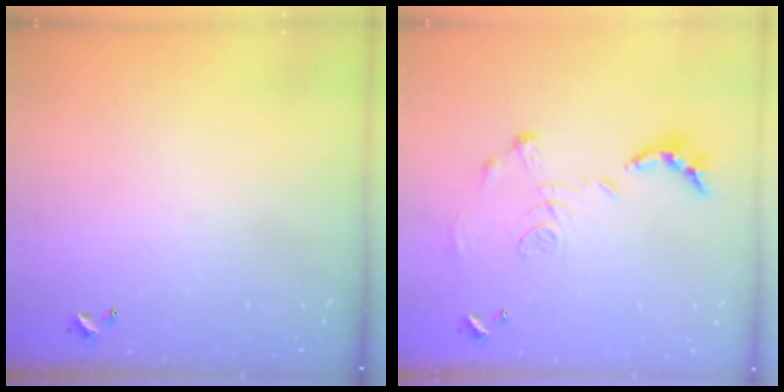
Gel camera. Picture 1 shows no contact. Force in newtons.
{"total": 1.2, "press": 0.4, "slide": 1.1}